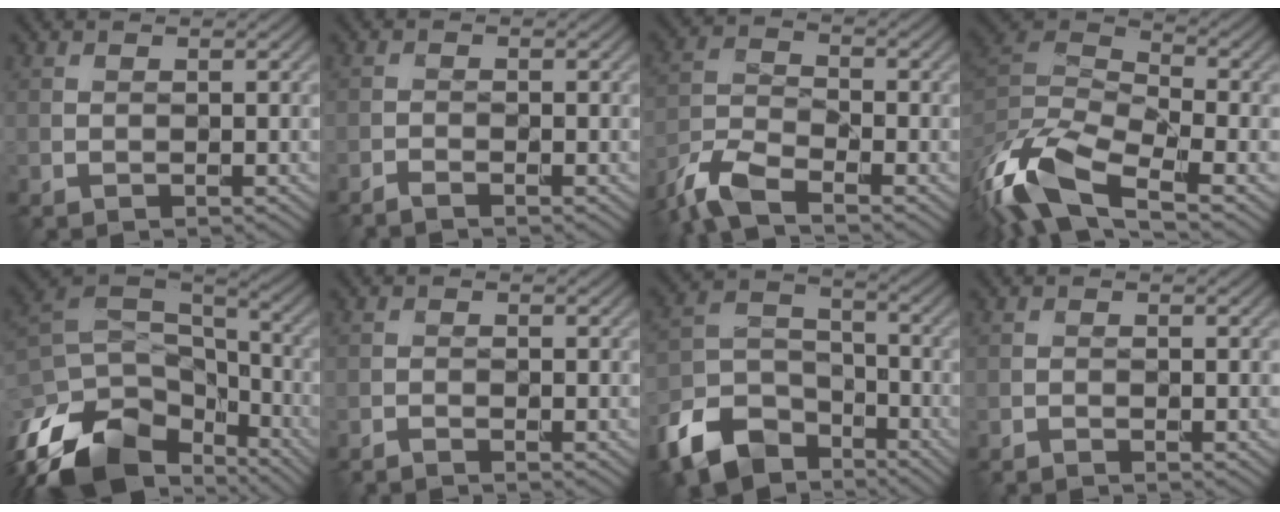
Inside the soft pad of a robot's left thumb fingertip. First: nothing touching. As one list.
[{"total": 1.3, "force": [-1.2, 0.0, 0.5], "torque": [-0.011, -0.002, -0.029]}, {"total": 6.9, "force": [-5.4, 1.8, 4.0], "torque": [-0.093, -0.010, -0.125]}, {"total": 14.1, "force": [-7.8, 5.6, 10.4], "torque": [-0.256, -0.017, -0.151]}, {"total": 17.7, "force": [-10.5, 9.8, 10.2], "torque": [-0.279, -0.035, -0.167]}, {"total": 1.0, "force": [-1.0, -0.1, 0.4], "torque": [-0.007, 0.000, -0.022]}, {"total": 11.7, "force": [-8.0, 6.6, 5.3], "torque": [-0.125, -0.020, -0.162]}, {"total": 0.7, "force": [-0.7, -0.1, 0.2], "torque": [-0.004, 0.002, -0.015]}]